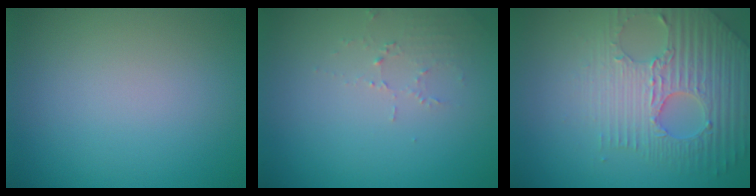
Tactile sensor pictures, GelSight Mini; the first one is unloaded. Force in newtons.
{"total": 1.5, "press": 1.5, "slide": 0.2}
{"total": 6.1, "press": 4.9, "slide": 3.7}